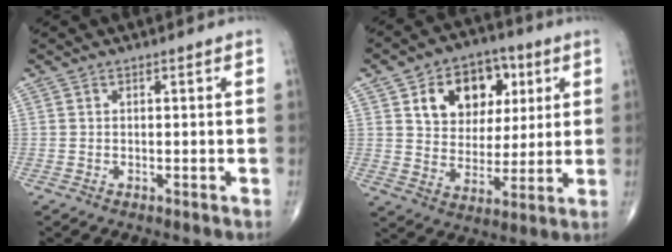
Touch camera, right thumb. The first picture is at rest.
{"total": 14.9, "force": [5.5, 10.8, 8.6], "torque": [-0.088, -0.007, 0.092]}